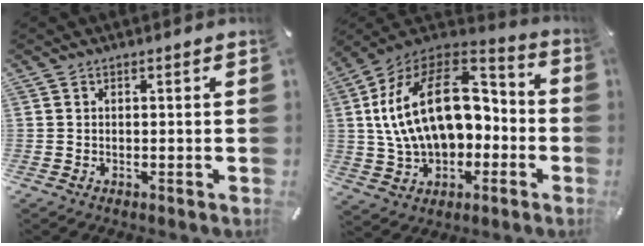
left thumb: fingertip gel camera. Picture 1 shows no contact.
{"total": 24.9, "force": [2.6, 16.9, 18.2], "torque": [-0.341, 0.008, 0.055]}